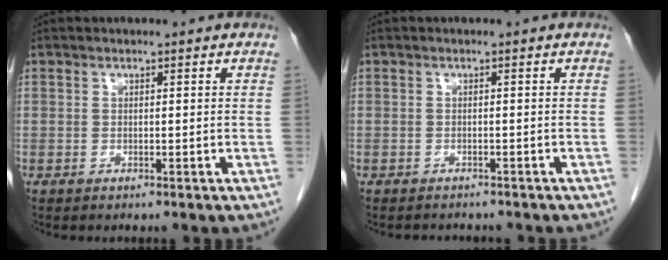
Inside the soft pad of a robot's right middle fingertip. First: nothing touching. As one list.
[{"total": 3.6, "force": [-3.2, 1.2, 0.9], "torque": [-0.011, -0.002, -0.037]}]